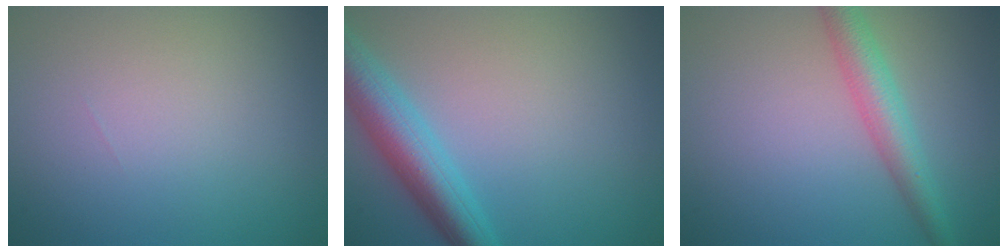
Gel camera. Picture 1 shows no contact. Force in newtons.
{"total": 5.3, "press": 5.3, "slide": 0.2}
{"total": 3.7, "press": 3.7, "slide": 0.1}